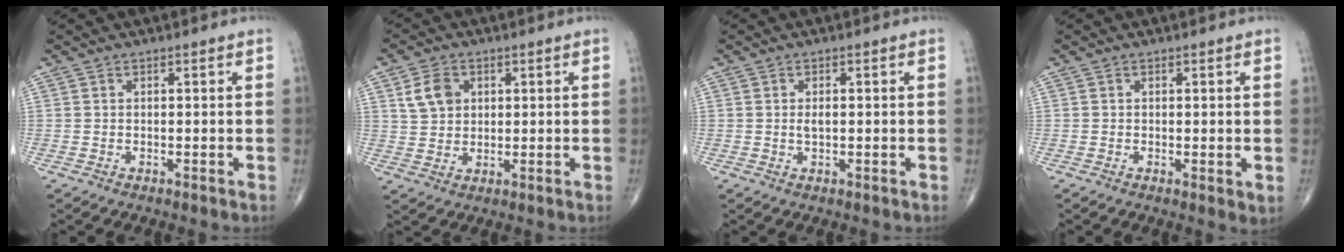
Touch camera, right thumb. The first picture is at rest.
{"total": 6.0, "force": [2.1, 4.6, 3.2], "torque": [-0.040, -0.005, 0.041]}
{"total": 1.7, "force": [0.1, 0.9, 1.5], "torque": [-0.027, 0.000, 0.003]}
{"total": 1.8, "force": [0.1, 0.7, 1.7], "torque": [-0.027, -0.009, -0.003]}